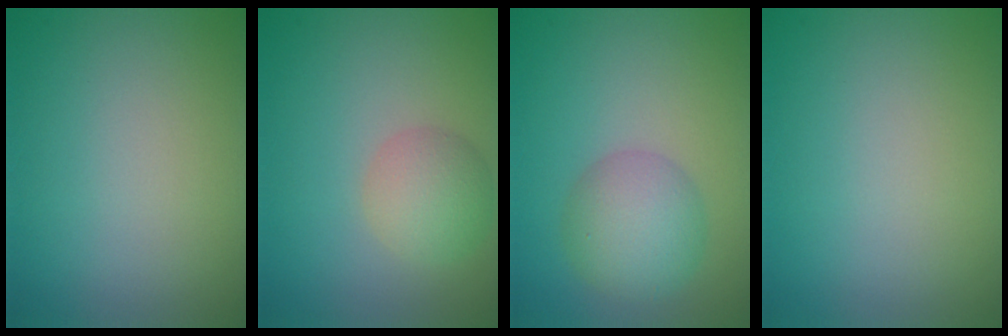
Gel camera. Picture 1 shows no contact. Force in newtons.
{"total": 3.2, "press": 3.2, "slide": 0.0}
{"total": 4.5, "press": 4.5, "slide": 0.1}
{"total": 0.0}